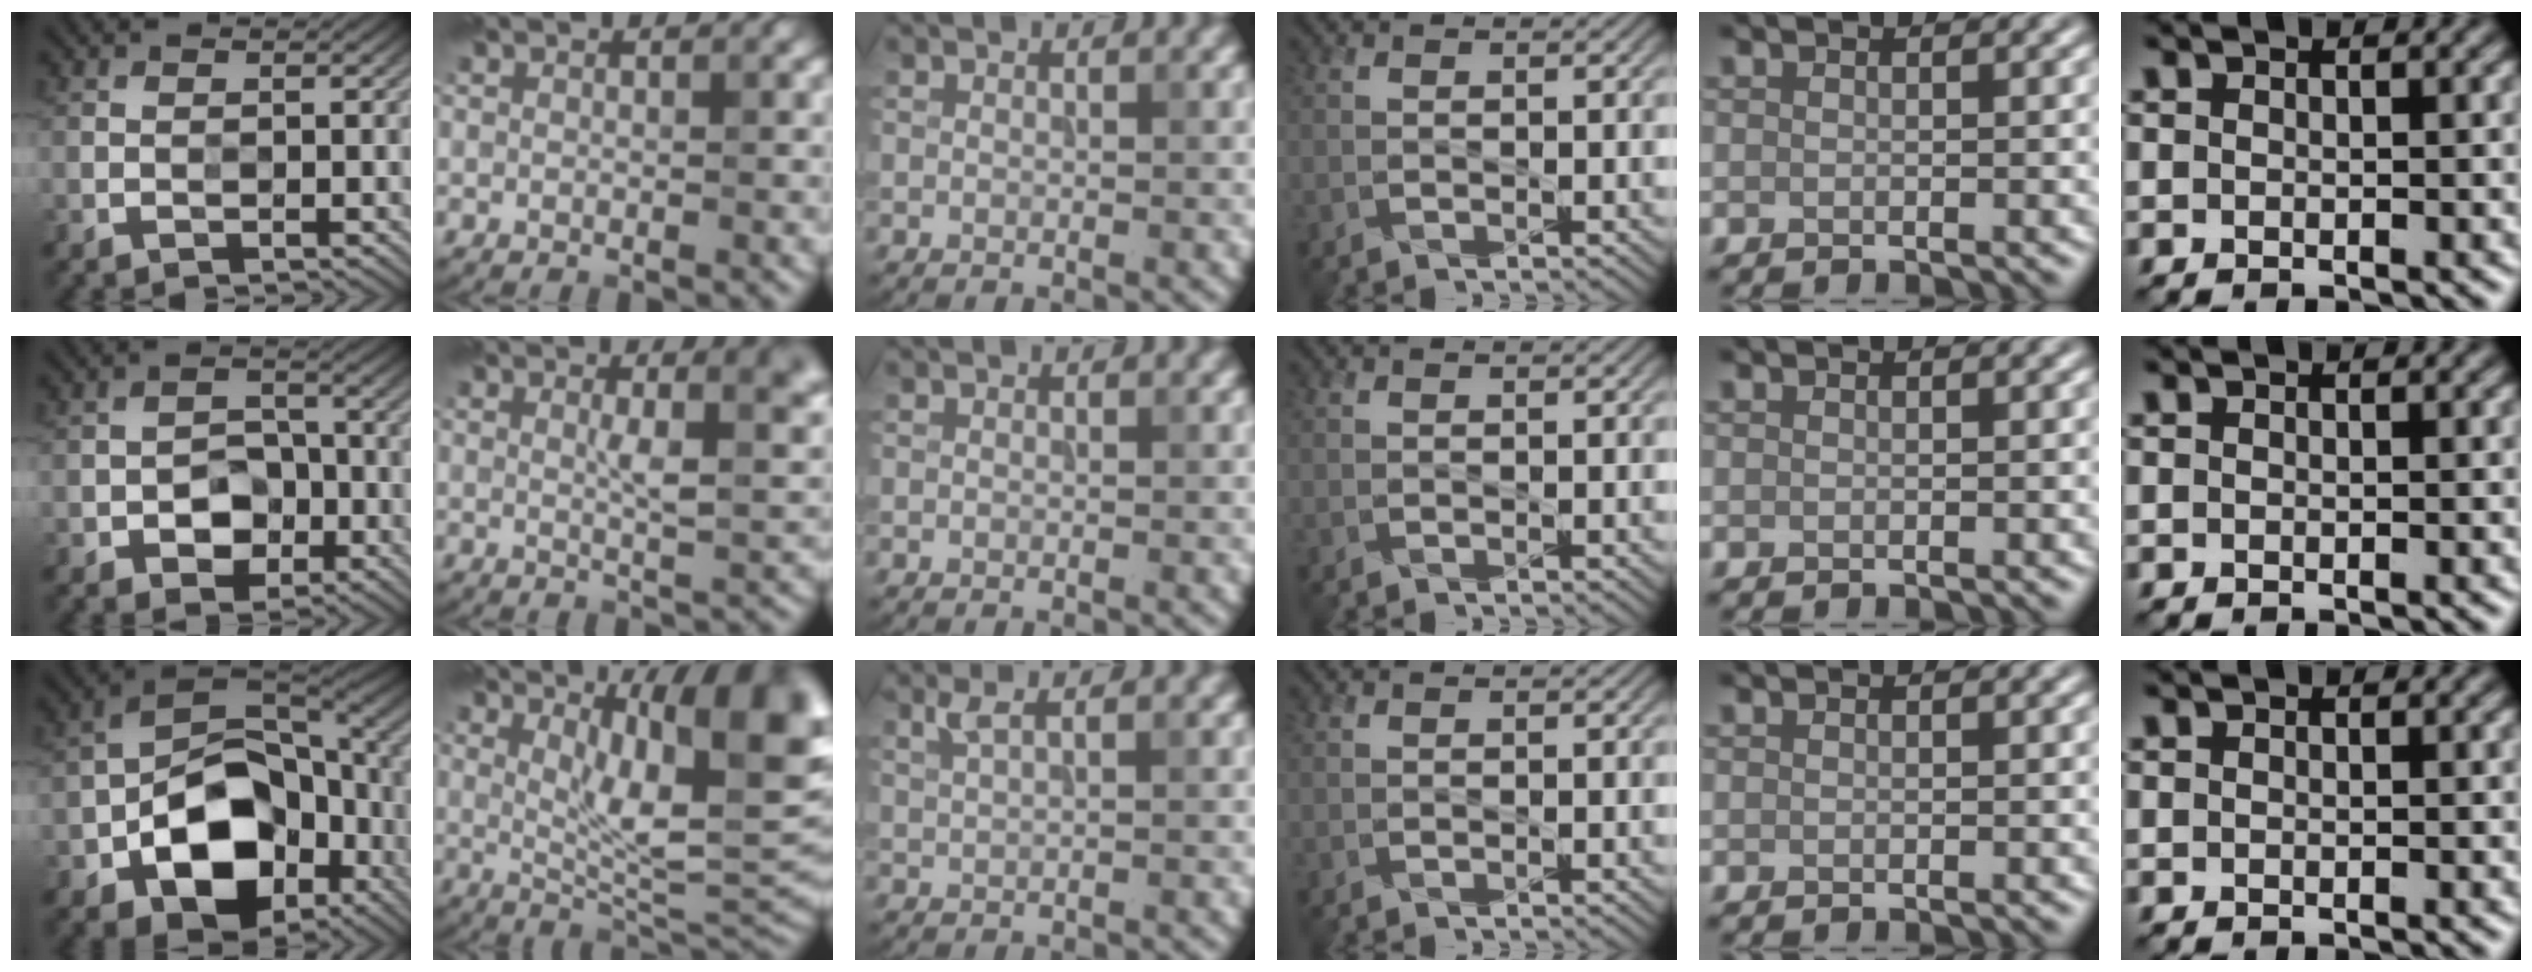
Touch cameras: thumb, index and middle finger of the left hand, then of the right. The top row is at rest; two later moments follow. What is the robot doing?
{"motion": "press", "object": "stopwatch"}